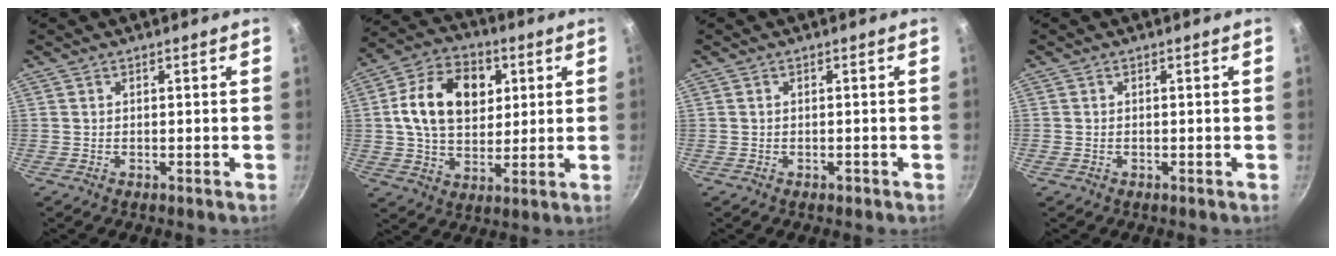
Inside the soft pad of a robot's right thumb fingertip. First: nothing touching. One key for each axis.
{"total": 16.2, "fx": 3.8, "fy": 11.5, "fz": 10.8, "tx": -0.155, "ty": 0.006, "tz": 0.055}
{"total": 0.6, "fx": -0.4, "fy": 0.4, "fz": 0.3, "tx": -0.005, "ty": 0.003, "tz": -0.003}
{"total": 0.6, "fx": -0.3, "fy": 0.5, "fz": 0.1, "tx": -0.002, "ty": 0.003, "tz": -0.005}